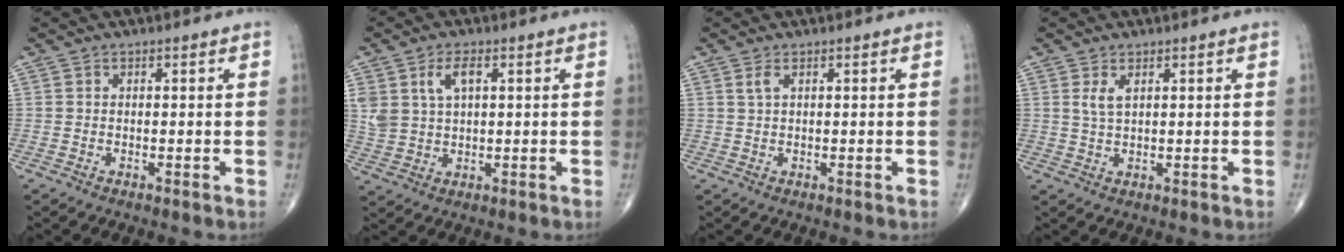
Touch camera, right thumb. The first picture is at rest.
{"total": 6.2, "force": [2.4, 3.3, 4.6], "torque": [-0.093, -0.003, 0.053]}
{"total": 1.2, "force": [0.6, 0.3, 1.0], "torque": [-0.027, 0.005, 0.016]}
{"total": 2.3, "force": [1.1, 0.8, 1.9], "torque": [-0.042, -0.003, 0.028]}